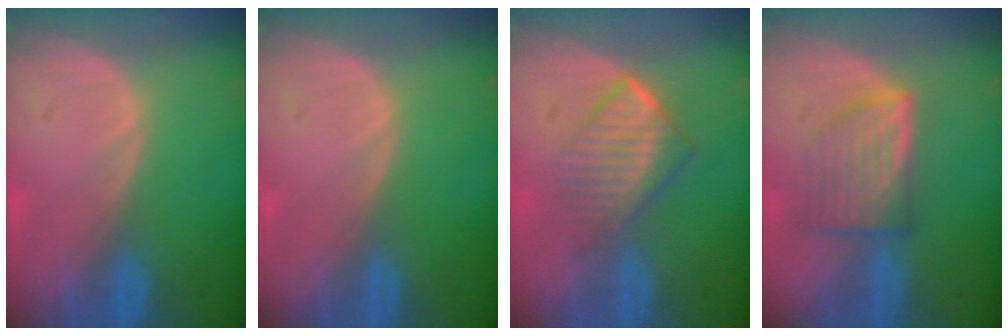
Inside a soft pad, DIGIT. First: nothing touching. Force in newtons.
{"total": 0.0}
{"total": 6.9, "press": 5.9, "slide": 3.5}
{"total": 6.6, "press": 6.1, "slide": 2.5}